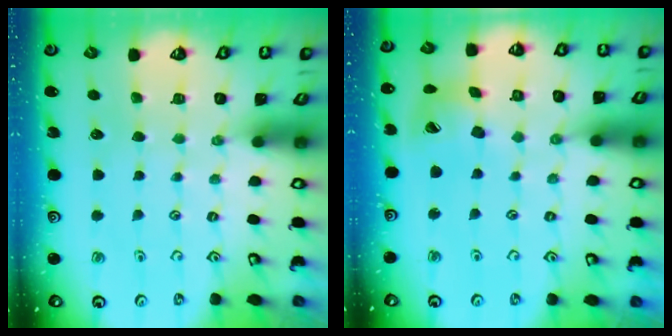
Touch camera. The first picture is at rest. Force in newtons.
{"total": 14.2, "press": 14.1, "slide": 2.0}